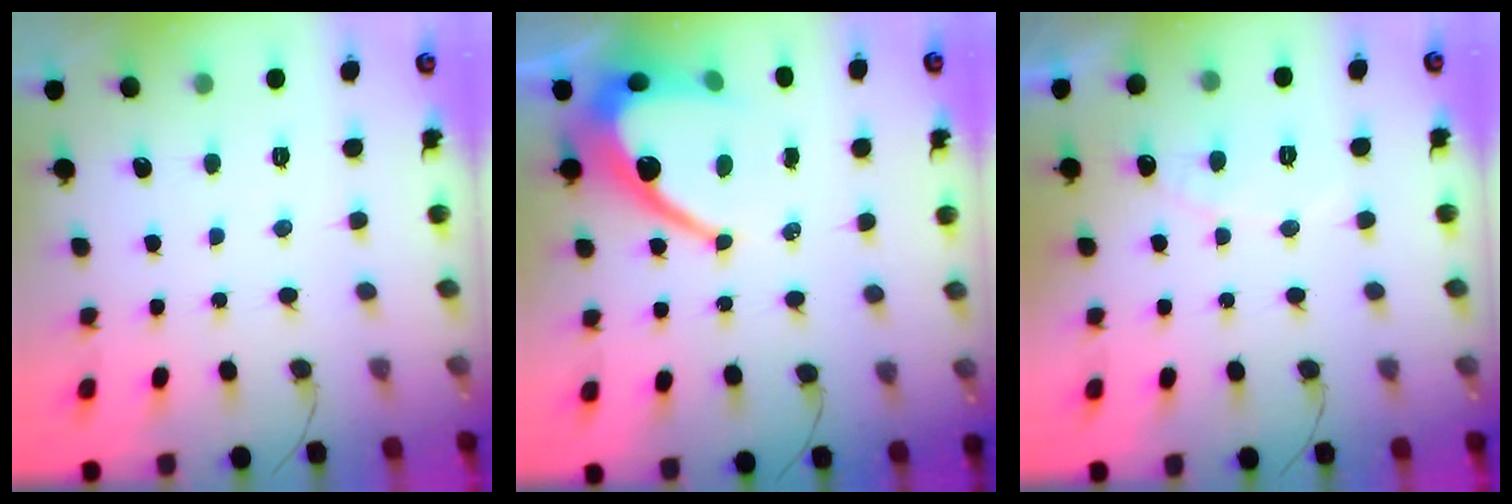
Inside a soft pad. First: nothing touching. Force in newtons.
{"total": 12.6, "press": 12.6, "slide": 1.1}
{"total": 5.9, "press": 5.9, "slide": 0.5}